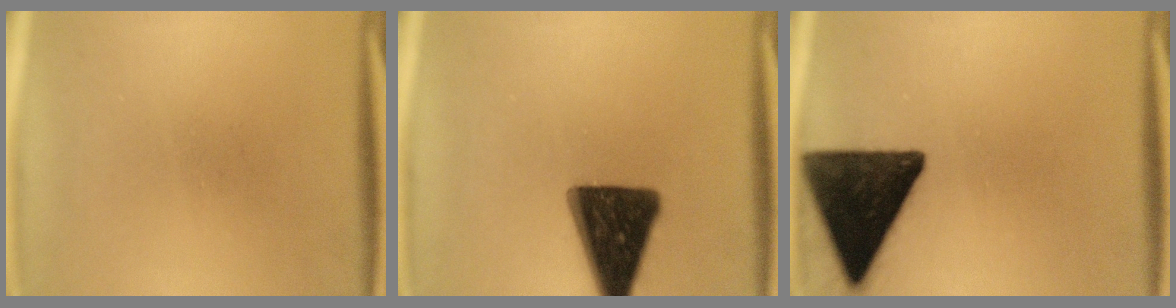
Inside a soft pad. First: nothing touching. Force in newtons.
{"total": 15.8}
{"total": 16.2}